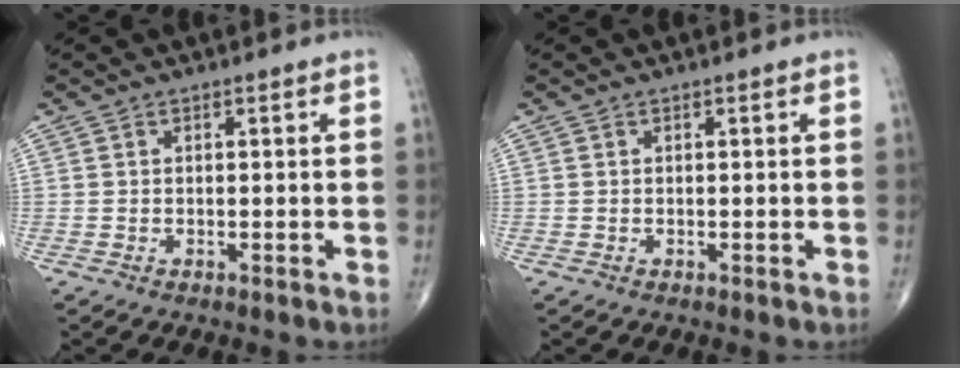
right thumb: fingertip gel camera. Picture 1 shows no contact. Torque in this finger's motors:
{"motor_torque": [0.00, 0.00, -0.15, -0.05, 0.00]}